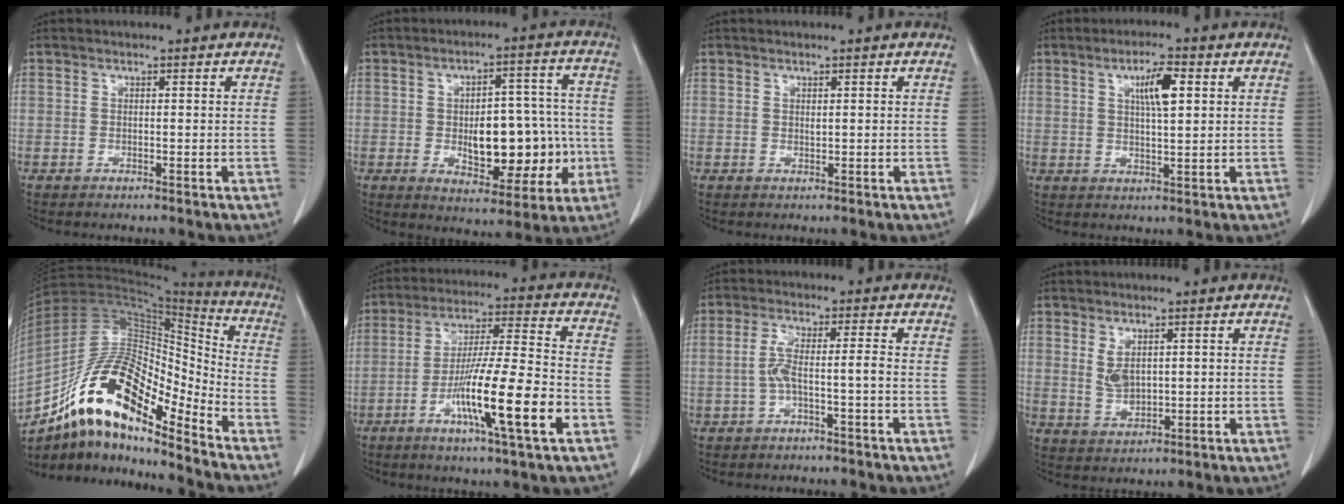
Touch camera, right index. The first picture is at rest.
{"total": 13.1, "force": [-2.0, 6.4, 11.3], "torque": [-0.154, 0.023, -0.015]}
{"total": 0.6, "force": [0.2, 0.2, 0.5], "torque": [-0.010, -0.003, 0.006]}
{"total": 5.7, "force": [2.0, 1.0, 5.2], "torque": [-0.093, 0.004, 0.034]}
{"total": 18.0, "force": [-12.0, 5.1, 12.5], "torque": [-0.229, 0.037, -0.207]}
{"total": 15.4, "force": [-5.8, 0.2, 14.3], "torque": [-0.253, -0.013, -0.102]}
{"total": 4.3, "force": [-1.3, 0.1, 4.1], "torque": [-0.084, 0.015, -0.022]}
{"total": 3.6, "force": [1.0, 1.9, 2.9], "torque": [-0.061, -0.003, 0.028]}